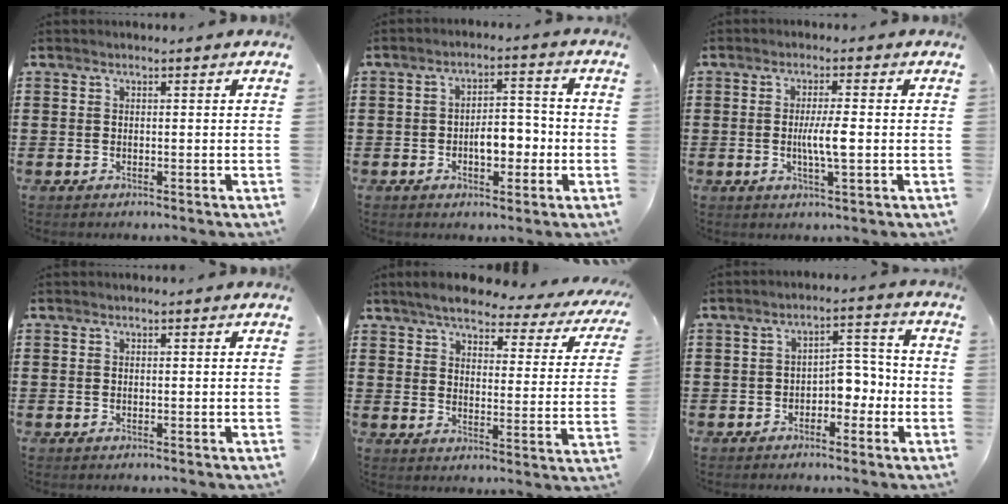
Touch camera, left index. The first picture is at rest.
{"total": 5.4, "force": [-1.5, 2.7, 4.4], "torque": [-0.065, 0.002, -0.034]}
{"total": 4.5, "force": [-0.2, 0.5, 4.5], "torque": [-0.086, -0.004, -0.009]}
{"total": 0.0}
{"total": 5.2, "force": [4.6, 0.9, 2.3], "torque": [-0.060, -0.027, 0.073]}
{"total": 4.4, "force": [-2.0, 2.6, 2.9], "torque": [-0.055, 0.012, -0.042]}